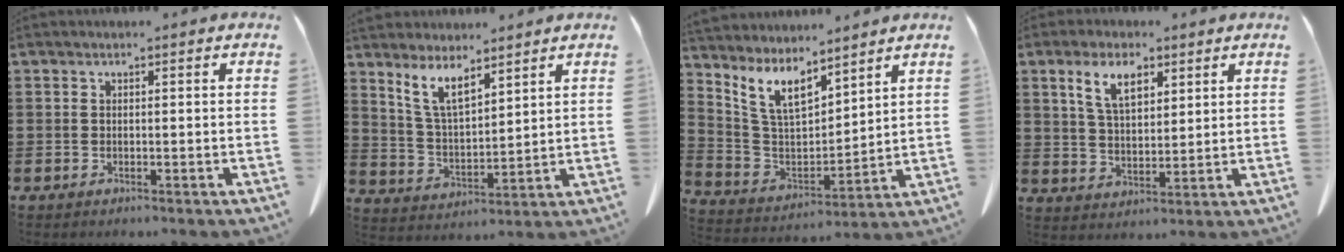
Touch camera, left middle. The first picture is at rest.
{"total": 7.4, "force": [5.7, 2.1, 4.2], "torque": [-0.100, -0.018, 0.106]}
{"total": 8.7, "force": [6.4, 3.7, 4.7], "torque": [-0.118, -0.023, 0.118]}
{"total": 6.9, "force": [3.9, 3.3, 4.6], "torque": [-0.096, 0.007, 0.071]}